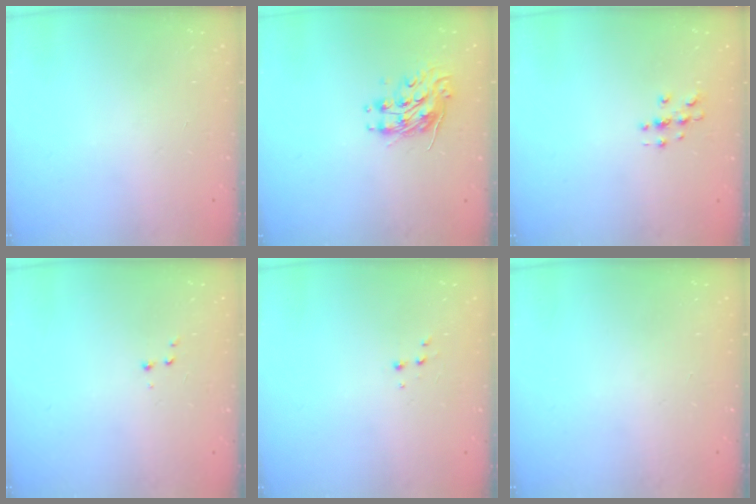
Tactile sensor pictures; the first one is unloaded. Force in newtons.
{"total": 8.9, "press": 8.9, "slide": 0.2}
{"total": 2.8, "press": 2.8, "slide": 0.2}
{"total": 2.6, "press": 2.5, "slide": 0.6}
{"total": 1.9, "press": 1.9, "slide": 0.2}
{"total": 0.0}